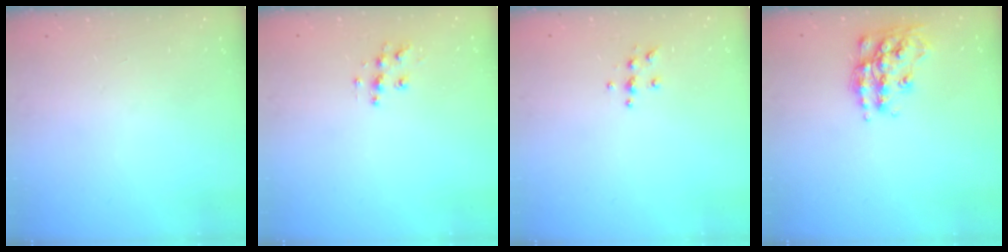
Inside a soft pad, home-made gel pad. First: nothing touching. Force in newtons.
{"total": 7.5, "press": 7.5, "slide": 0.1}
{"total": 4.6, "press": 4.6, "slide": 0.5}
{"total": 16.6, "press": 16.5, "slide": 1.0}